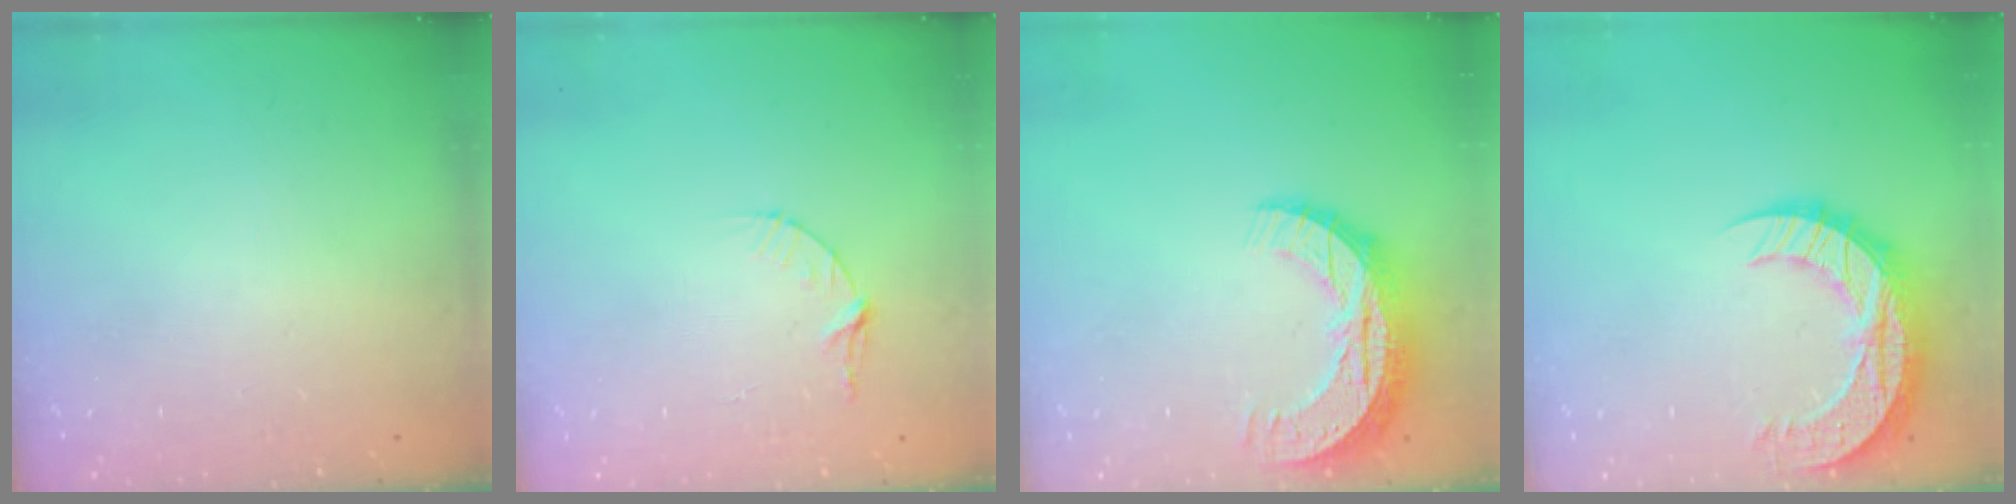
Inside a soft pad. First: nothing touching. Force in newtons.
{"total": 3.4, "press": 3.4, "slide": 0.4}
{"total": 10.7, "press": 10.7, "slide": 0.8}
{"total": 12.8, "press": 12.8, "slide": 0.9}